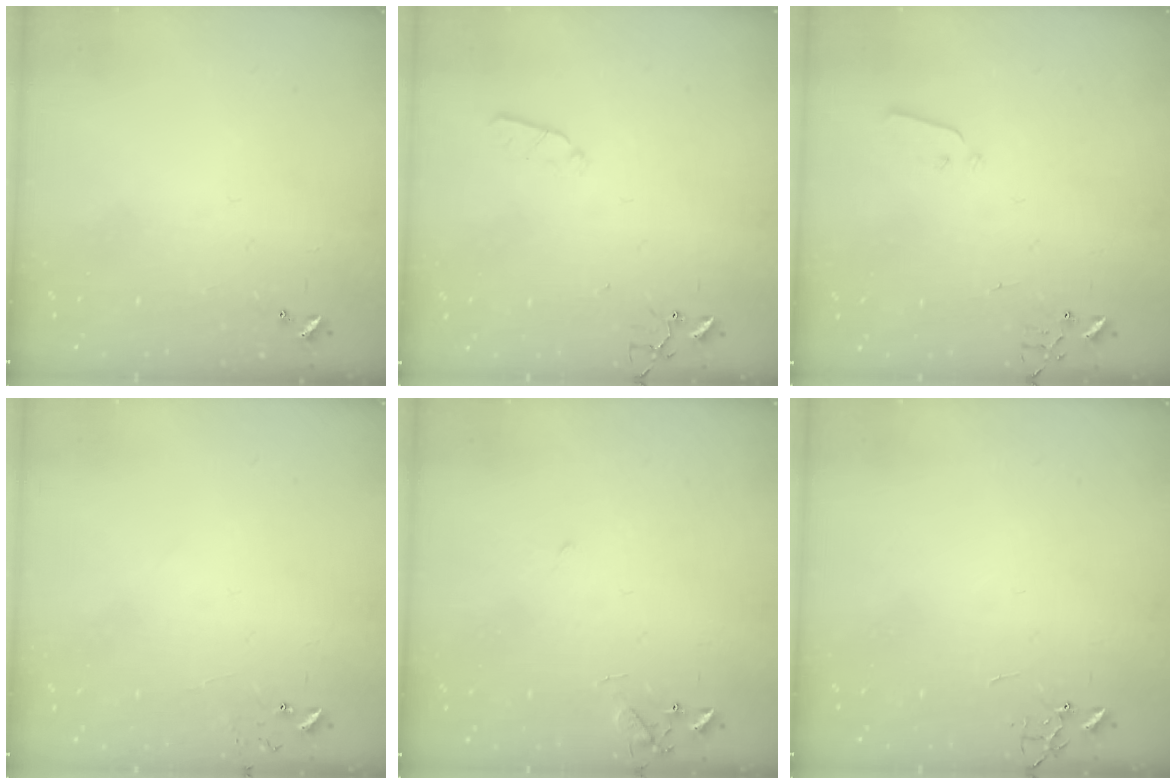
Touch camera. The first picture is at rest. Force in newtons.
{"total": 3.6, "press": 3.6, "slide": 0.5}
{"total": 3.0, "press": 2.9, "slide": 0.3}
{"total": 6.3, "press": 6.3, "slide": 0.5}
{"total": 8.6, "press": 8.5, "slide": 1.1}
{"total": 0.0}